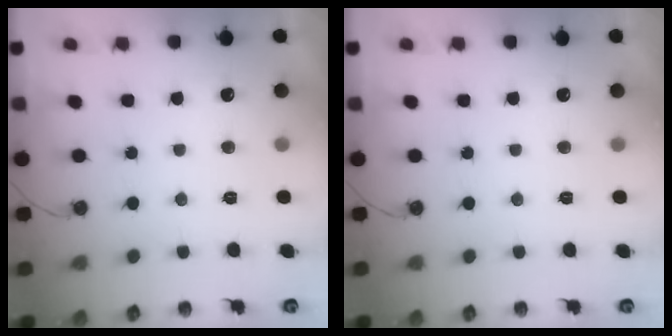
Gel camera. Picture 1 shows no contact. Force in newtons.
{"total": 0.0}